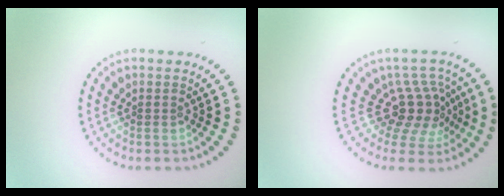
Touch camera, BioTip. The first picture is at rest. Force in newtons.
{"total": 3.9, "press": 2.7, "slide": 2.9}